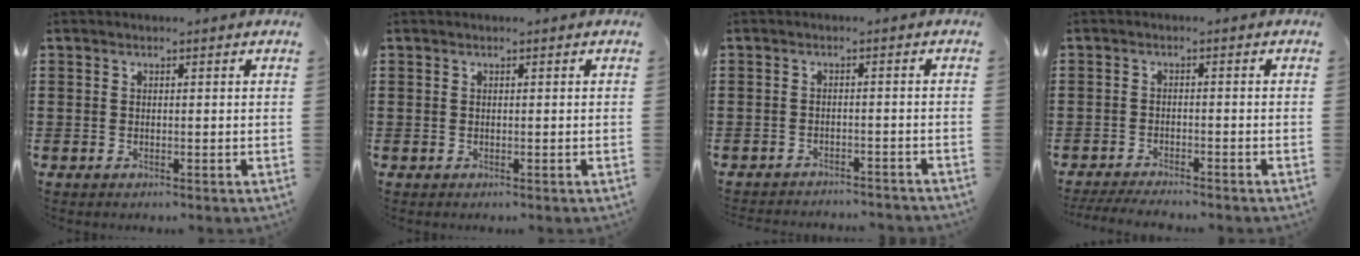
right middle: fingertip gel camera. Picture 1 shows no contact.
{"total": 0.0}
{"total": 2.0, "force": [-2.0, -0.1, 0.1], "torque": [-0.006, 0.002, -0.043]}
{"total": 2.7, "force": [-2.6, 0.1, 0.6], "torque": [-0.019, -0.002, -0.055]}